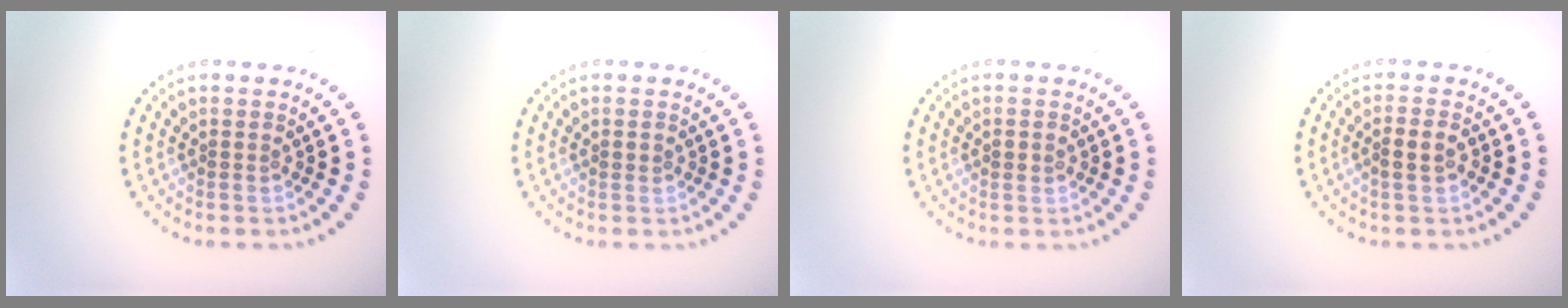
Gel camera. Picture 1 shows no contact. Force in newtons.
{"total": 0.8, "press": 0.8, "slide": 0.1}
{"total": 1.3, "press": 1.3, "slide": 0.2}
{"total": 2.1, "press": 2.1, "slide": 0.6}